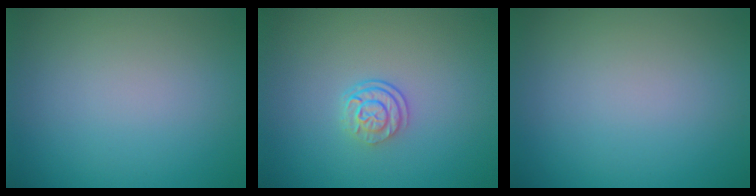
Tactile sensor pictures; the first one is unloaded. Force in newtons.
{"total": 2.4, "press": 1.8, "slide": 1.7}
{"total": 0.0}